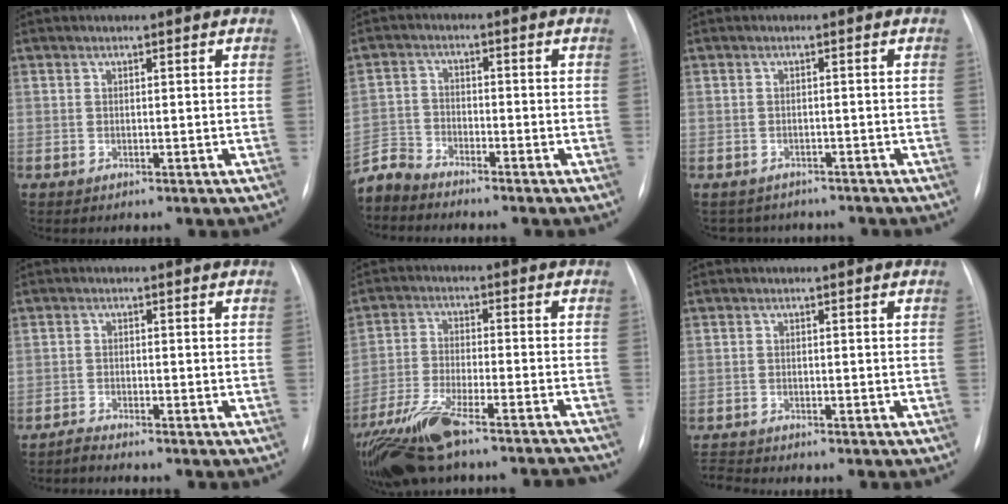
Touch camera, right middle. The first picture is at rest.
{"total": 4.6, "force": [-4.6, 0.3, -0.2], "torque": [0.001, -0.013, -0.091]}
{"total": 5.1, "force": [-4.6, 2.2, 0.3], "torque": [-0.004, 0.003, -0.054]}
{"total": 1.6, "force": [-1.5, -0.5, -0.2], "torque": [-0.002, -0.009, -0.031]}
{"total": 16.8, "force": [-14.2, 1.7, 8.8], "torque": [-0.175, -0.015, -0.238]}
{"total": 2.1, "force": [-2.1, -0.4, -0.1], "torque": [-0.004, -0.018, -0.036]}